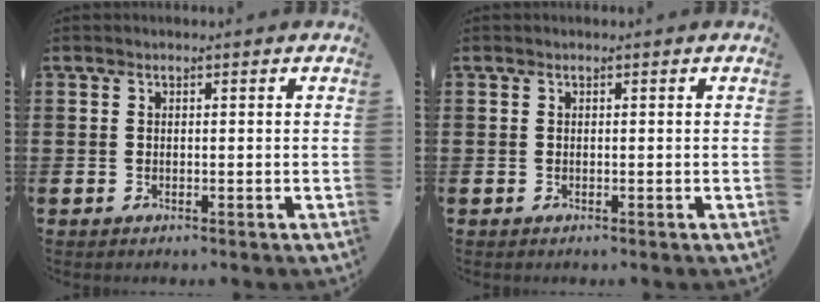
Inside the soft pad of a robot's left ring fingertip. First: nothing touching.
{"total": 0.0}